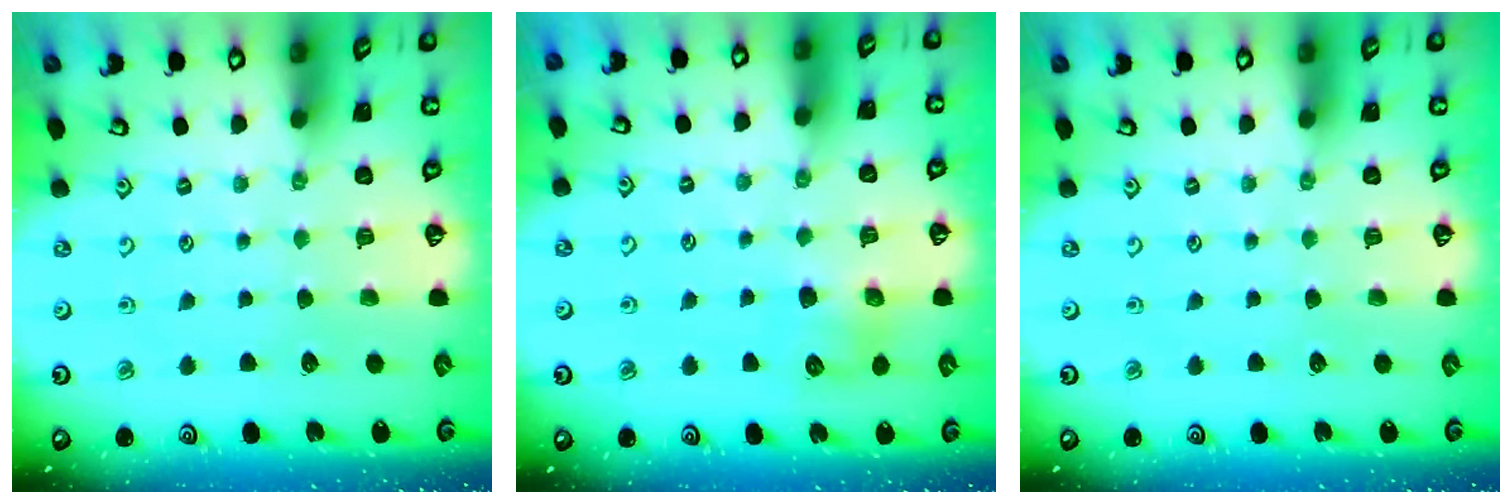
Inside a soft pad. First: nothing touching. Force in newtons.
{"total": 6.5, "press": 6.5, "slide": 0.5}
{"total": 0.0}